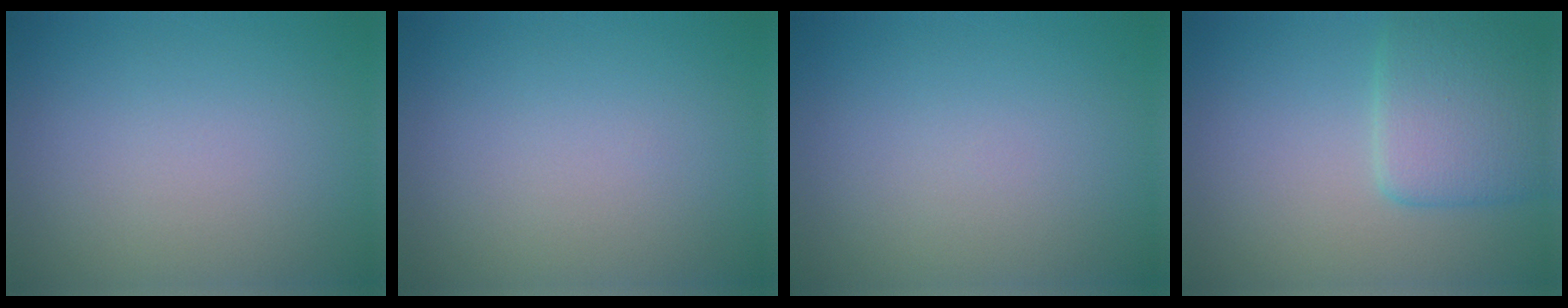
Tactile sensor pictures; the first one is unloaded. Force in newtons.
{"total": 0.0}
{"total": 0.0}
{"total": 4.4, "press": 4.4, "slide": 0.1}